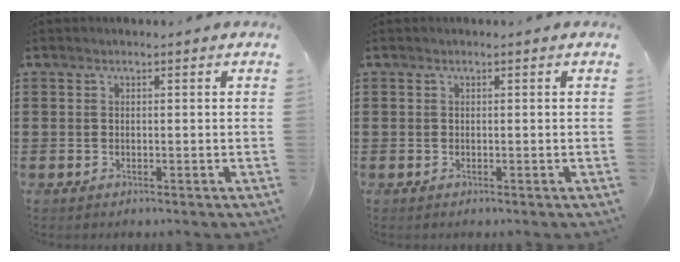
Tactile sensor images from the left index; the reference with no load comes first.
{"total": 0.0}